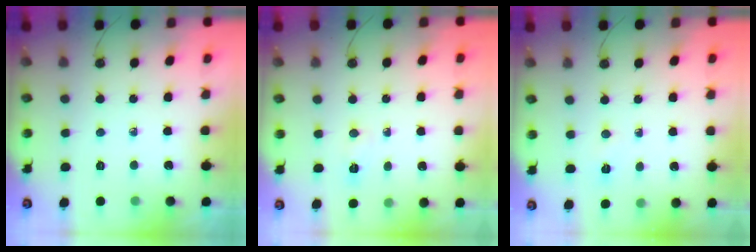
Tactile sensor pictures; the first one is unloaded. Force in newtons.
{"total": 2.9, "press": 2.9, "slide": 0.4}
{"total": 2.7, "press": 1.1, "slide": 2.5}